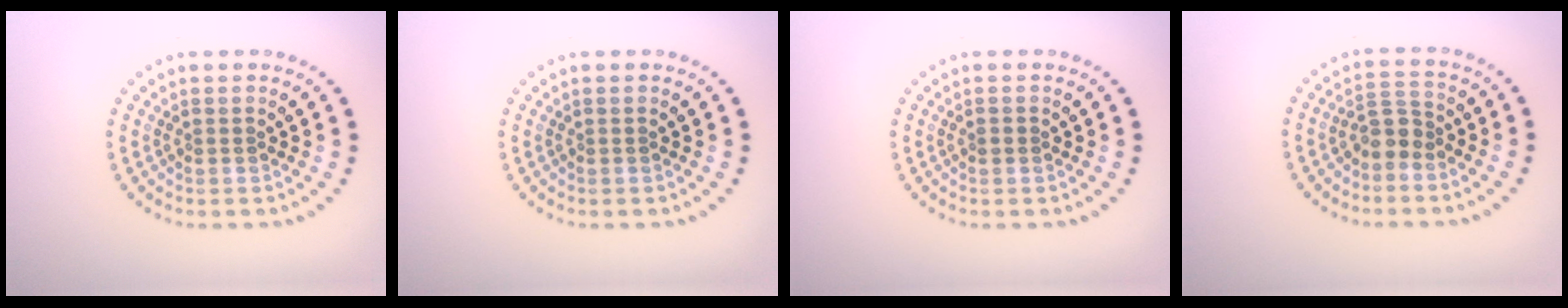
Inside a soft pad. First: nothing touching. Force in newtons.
{"total": 0.0}
{"total": 0.8, "press": 0.8, "slide": 0.1}
{"total": 2.5, "press": 2.1, "slide": 1.4}